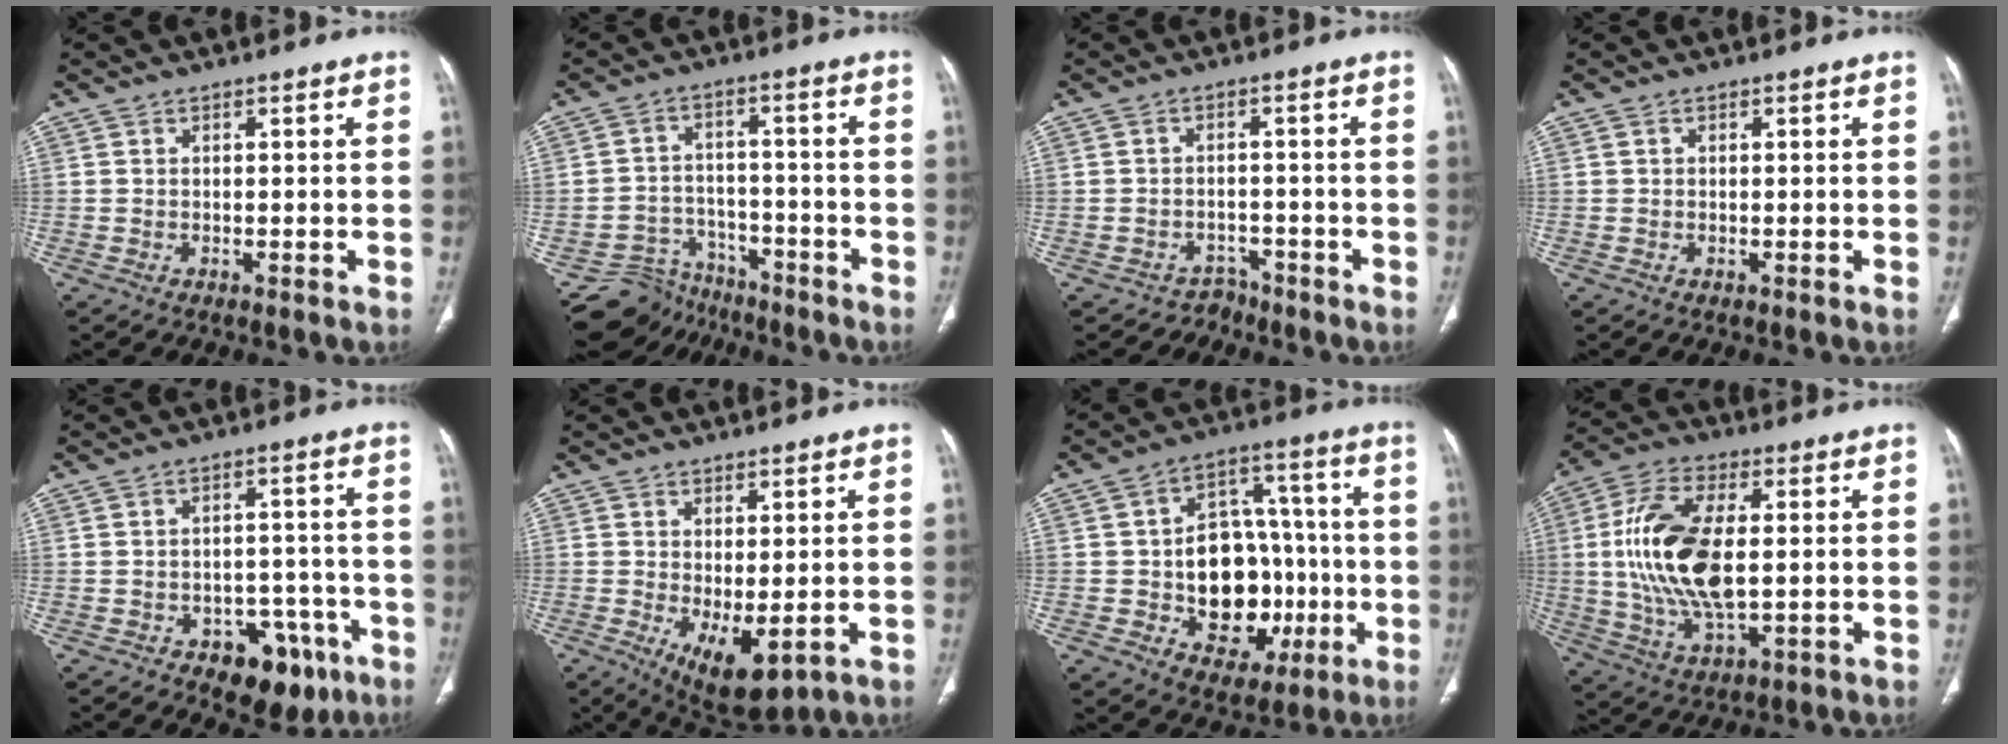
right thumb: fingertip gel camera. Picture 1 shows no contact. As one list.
[{"total": 10.0, "force": [-8.3, 5.4, -1.4], "torque": [0.036, 0.082, -0.134]}, {"total": 3.4, "force": [-2.5, 2.0, -1.0], "torque": [0.018, 0.026, -0.041]}, {"total": 0.0}, {"total": 9.7, "force": [-5.2, 6.3, 5.3], "torque": [-0.032, 0.039, -0.061]}, {"total": 8.6, "force": [-1.9, 3.8, 7.4], "torque": [-0.112, -0.017, -0.010]}, {"total": 18.8, "force": [-3.4, 13.6, 12.5], "torque": [-0.124, 0.037, -0.032]}, {"total": 17.5, "force": [1.1, 8.4, 15.3], "torque": [-0.307, -0.001, 0.023]}]